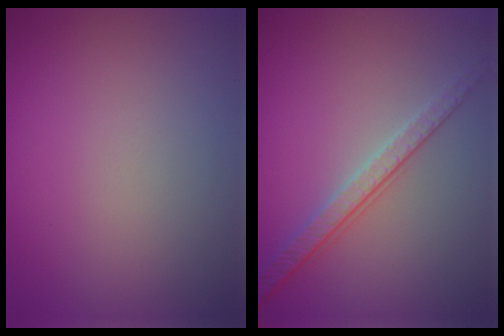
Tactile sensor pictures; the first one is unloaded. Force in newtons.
{"total": 2.8, "press": 2.4, "slide": 1.5}